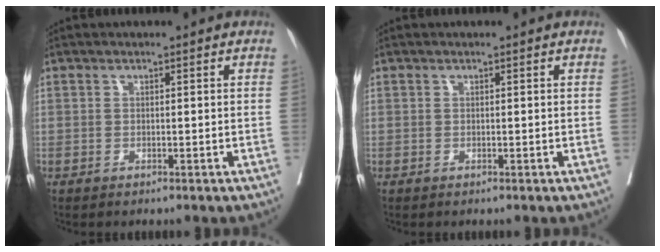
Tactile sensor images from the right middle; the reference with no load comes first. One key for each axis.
{"total": 0.0}